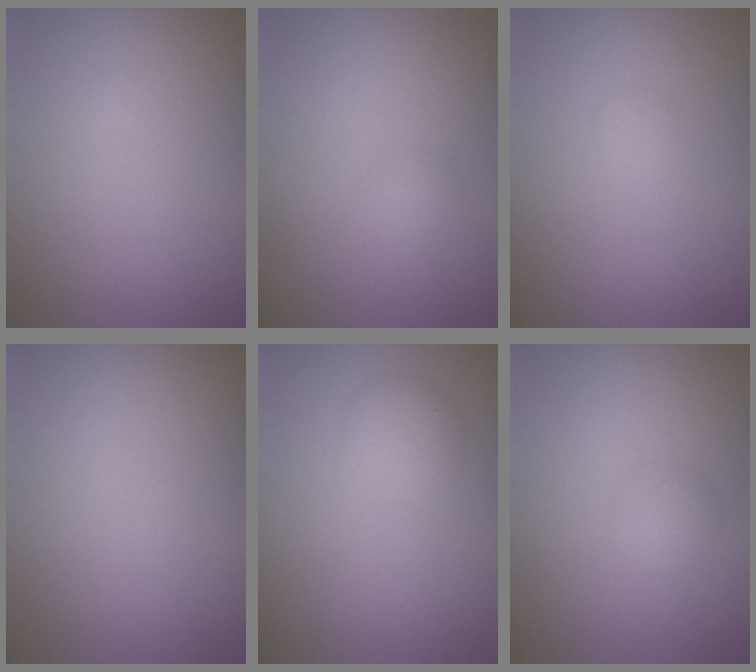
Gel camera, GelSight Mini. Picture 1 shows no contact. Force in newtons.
{"total": 1.0, "press": 1.0, "slide": 0.1}
{"total": 0.5, "press": 0.5, "slide": 0.0}
{"total": 0.0}
{"total": 1.7, "press": 1.7, "slide": 0.1}
{"total": 1.3, "press": 1.3, "slide": 0.1}